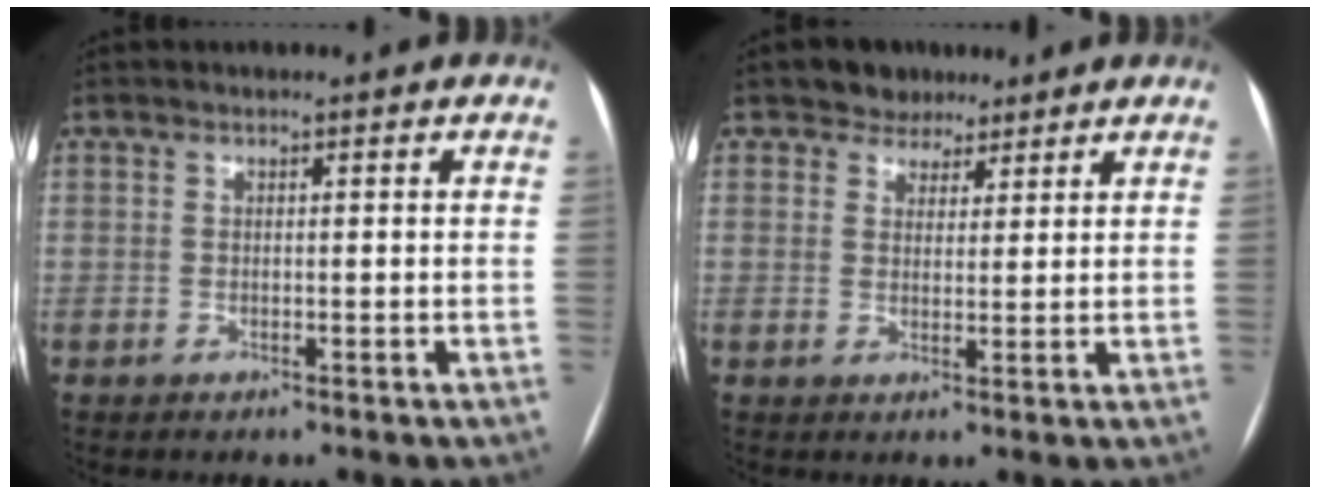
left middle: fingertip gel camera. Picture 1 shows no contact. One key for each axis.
{"total": 4.1, "fx": 3.1, "fy": 2.7, "fz": 0.3, "tx": -0.001, "ty": 0.008, "tz": 0.046}